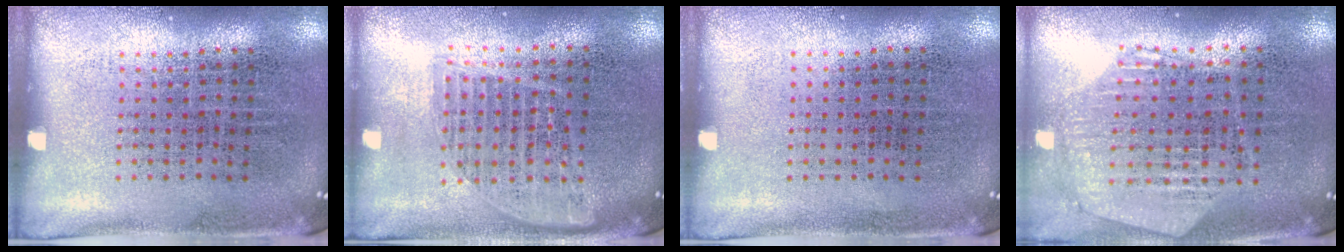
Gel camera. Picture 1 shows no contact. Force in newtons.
{"total": 1.6, "press": 1.4, "slide": 0.7}
{"total": 0.0}
{"total": 1.1, "press": 1.1, "slide": 0.2}